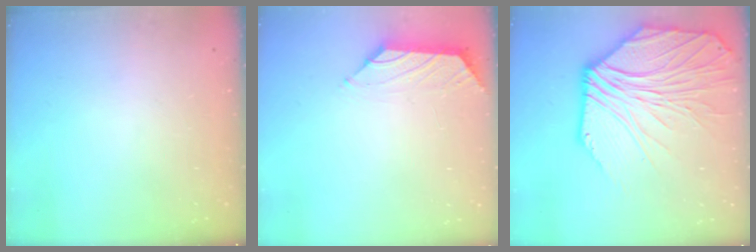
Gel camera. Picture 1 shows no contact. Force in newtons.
{"total": 0.6, "press": 0.4, "slide": 0.4}
{"total": 12.9, "press": 12.6, "slide": 2.4}